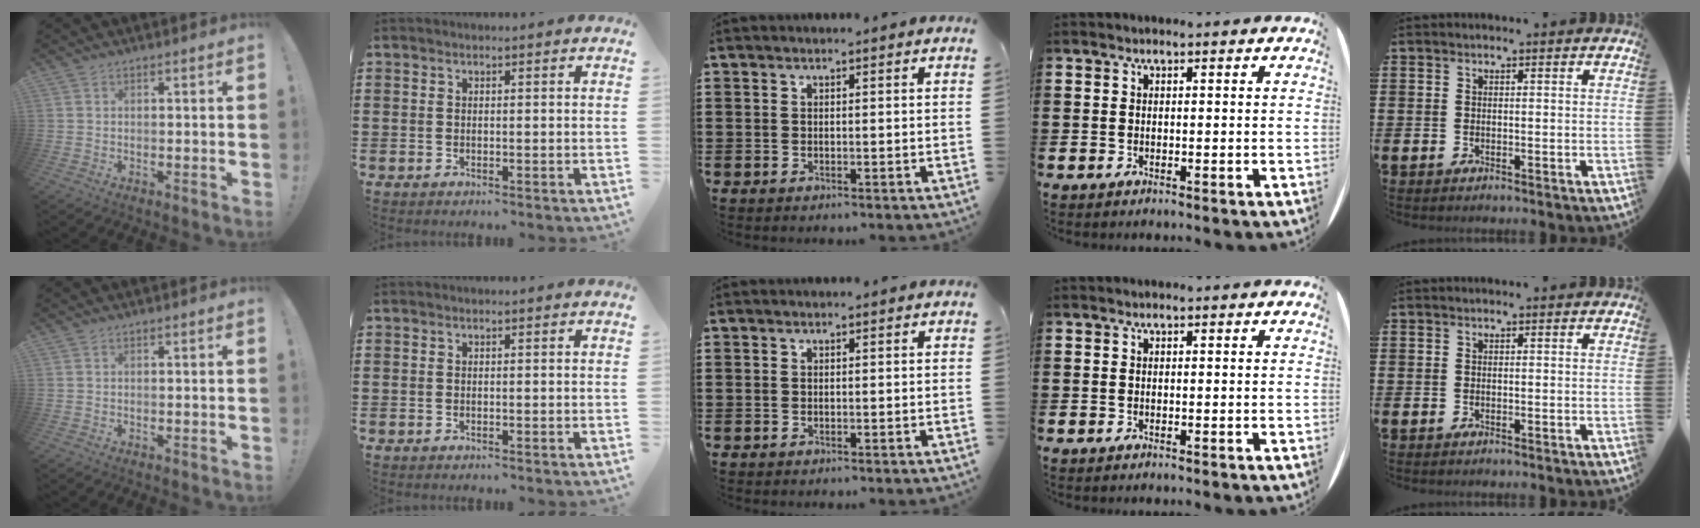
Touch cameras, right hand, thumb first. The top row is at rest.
{}